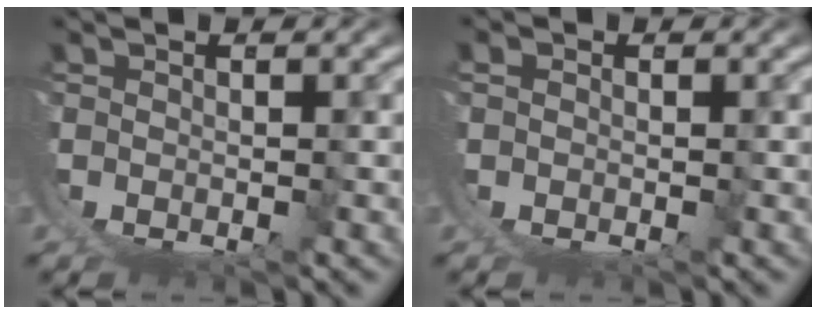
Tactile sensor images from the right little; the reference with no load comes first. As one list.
[{"total": 0.8, "force": [-0.5, 0.6, -0.1], "torque": [0.002, -0.001, -0.012]}]